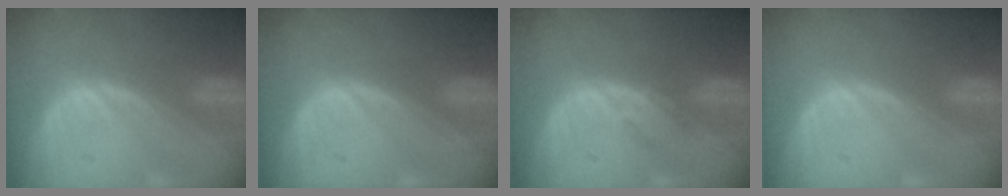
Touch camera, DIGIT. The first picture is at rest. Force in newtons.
{"total": 0.0}
{"total": 1.6, "press": 1.6, "slide": 0.2}
{"total": 0.0}